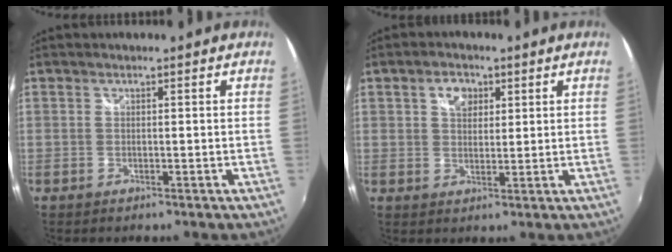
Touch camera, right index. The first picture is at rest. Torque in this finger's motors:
{"motor_torque": [0.06, 0.04, 0.05, 0.04]}